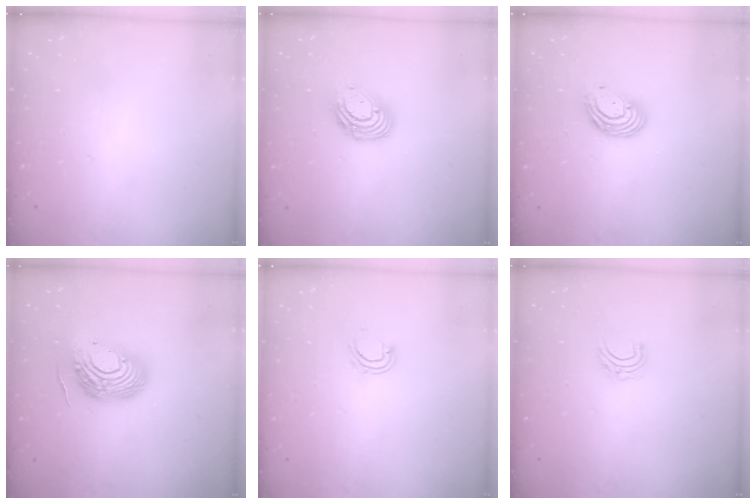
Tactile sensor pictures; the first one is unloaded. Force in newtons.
{"total": 10.7, "press": 10.7, "slide": 0.8}
{"total": 9.3, "press": 9.3, "slide": 1.0}
{"total": 13.9, "press": 13.8, "slide": 1.6}
{"total": 5.4, "press": 5.4, "slide": 0.4}
{"total": 5.0, "press": 5.0, "slide": 0.4}